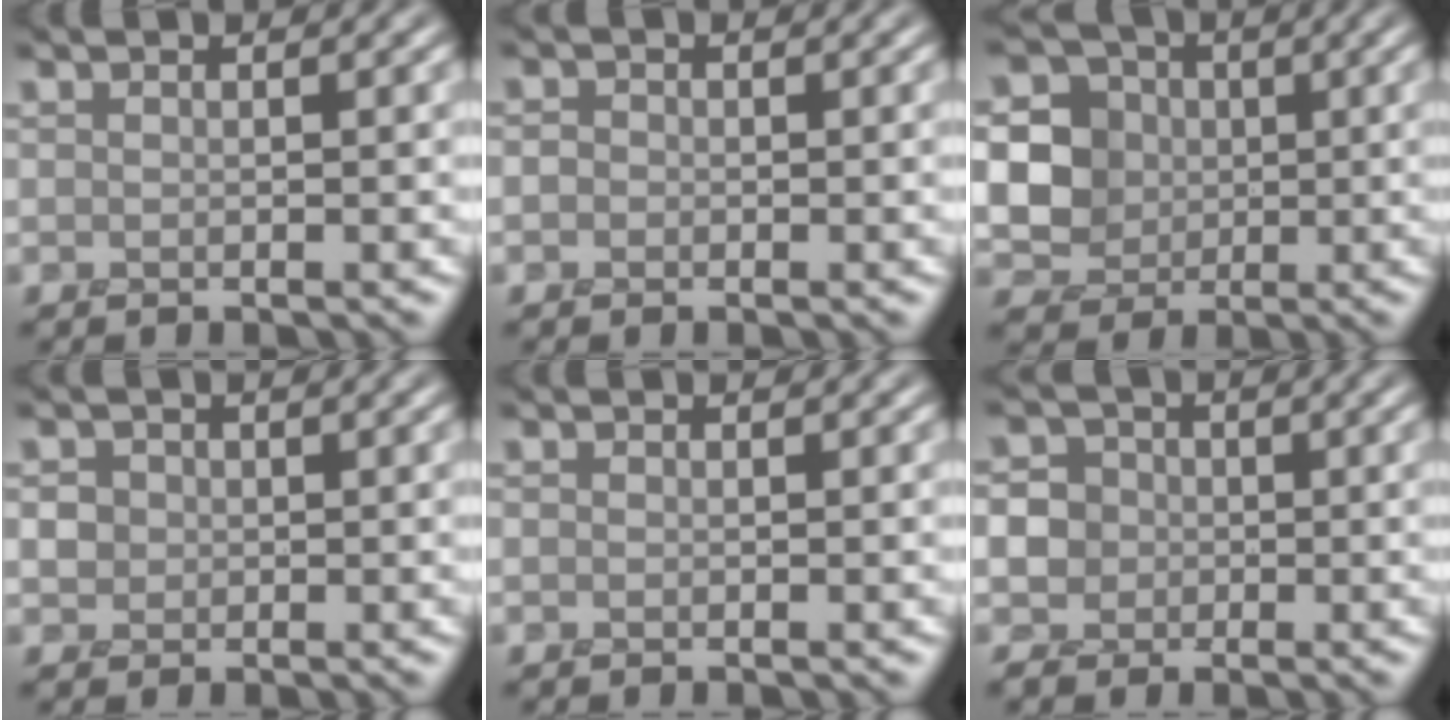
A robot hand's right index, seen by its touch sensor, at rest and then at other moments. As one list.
[{"total": 1.0, "force": [-0.3, 0.9, 0.3], "torque": [0.006, 0.000, -0.014]}, {"total": 8.0, "force": [0.2, 7.2, 3.4], "torque": [-0.071, 0.009, -0.017]}, {"total": 1.9, "force": [0.2, 1.8, 0.6], "torque": [0.001, 0.006, 0.004]}, {"total": 0.0}, {"total": 5.2, "force": [-0.5, 4.8, 1.8], "torque": [-0.024, 0.034, -0.047]}]